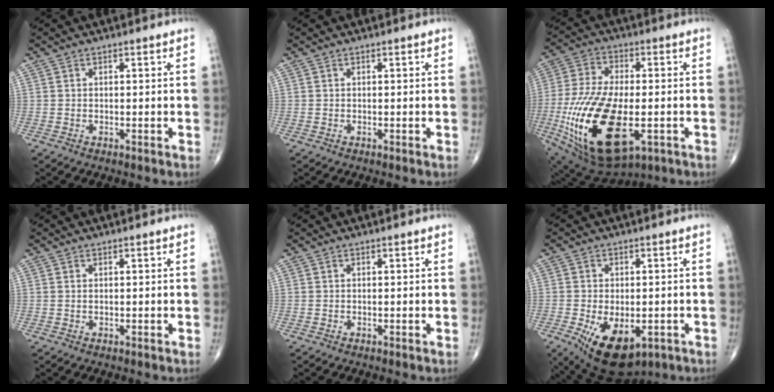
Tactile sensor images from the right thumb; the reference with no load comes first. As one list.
[{"total": 0.0}, {"total": 24.0, "force": [-5.9, 11.6, 20.1], "torque": [-0.426, -0.014, -0.084]}, {"total": 0.0}, {"total": 0.0}, {"total": 12.4, "force": [-4.8, 6.9, 9.1], "torque": [-0.140, -0.003, -0.054]}]